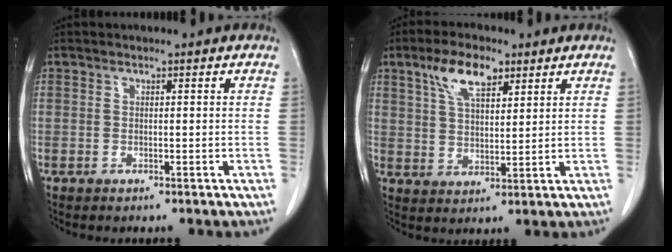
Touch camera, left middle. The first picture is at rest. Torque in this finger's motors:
{"motor_torque": [1.39, -0.75, 0.13, 0.07]}